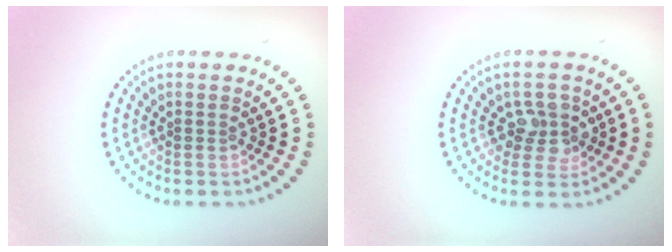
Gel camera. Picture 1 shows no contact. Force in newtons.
{"total": 2.7, "press": 2.6, "slide": 0.9}